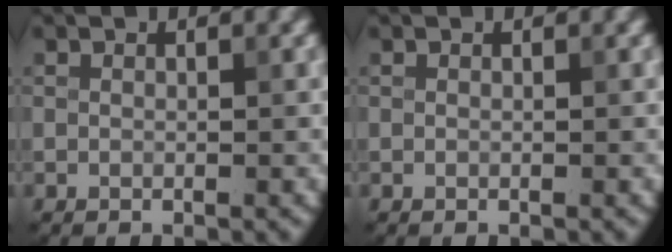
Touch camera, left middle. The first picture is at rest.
{"total": 0.0}